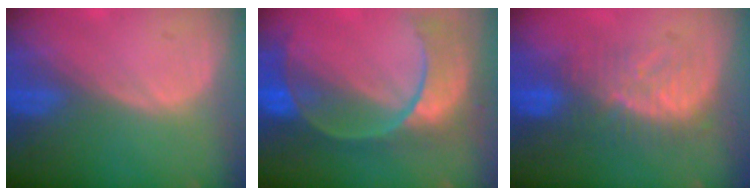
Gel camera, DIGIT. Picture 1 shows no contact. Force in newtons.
{"total": 10.7, "press": 9.2, "slide": 5.5}
{"total": 7.9, "press": 7.8, "slide": 1.6}